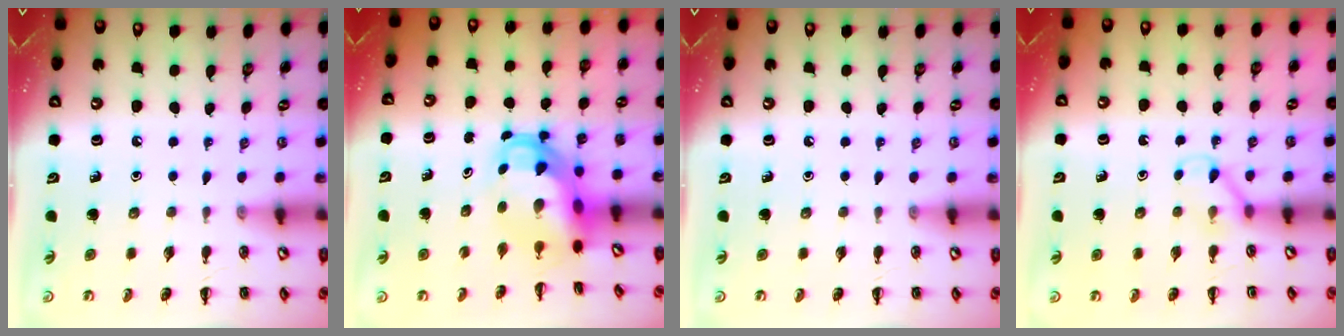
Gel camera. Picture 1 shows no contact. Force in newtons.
{"total": 5.9, "press": 5.7, "slide": 1.5}
{"total": 0.0}
{"total": 4.5, "press": 4.2, "slide": 1.5}